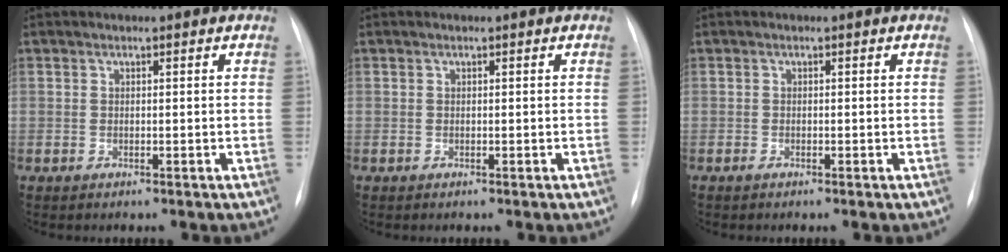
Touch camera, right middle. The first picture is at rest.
{"total": 0.0}
{"total": 0.5, "force": [-0.3, 0.1, 0.4], "torque": [-0.007, 0.000, -0.007]}